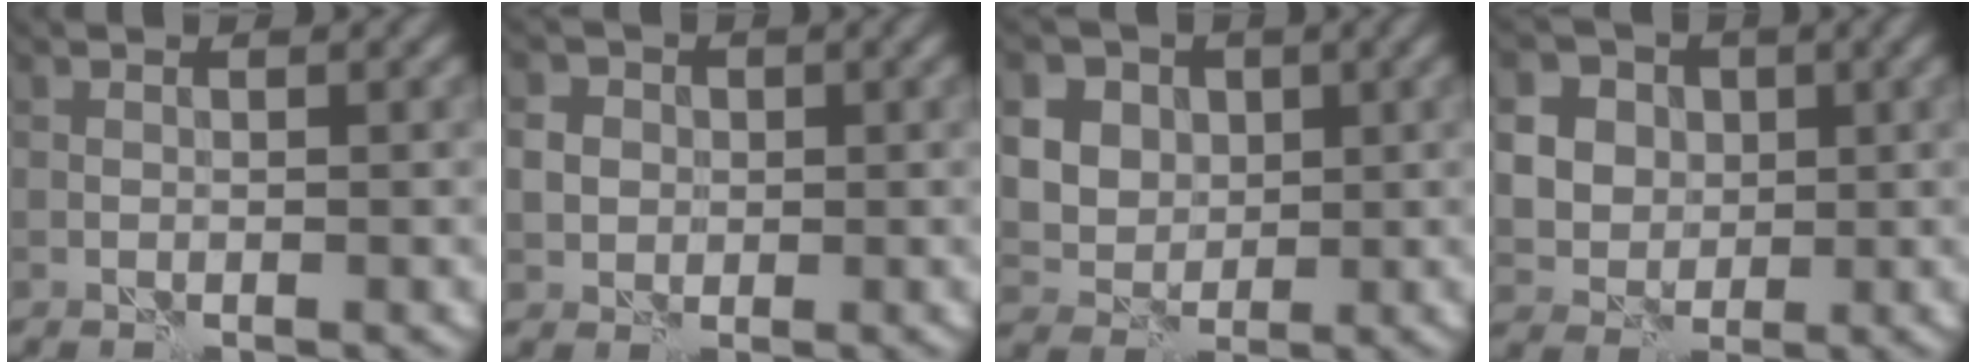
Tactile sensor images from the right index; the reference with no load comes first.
{"total": 3.2, "force": [0.5, 2.9, 1.3], "torque": [-0.015, 0.010, 0.004]}
{"total": 10.8, "force": [4.2, 8.8, 4.6], "torque": [-0.096, 0.024, 0.062]}
{"total": 9.9, "force": [3.2, 8.6, 3.9], "torque": [-0.094, 0.021, 0.048]}